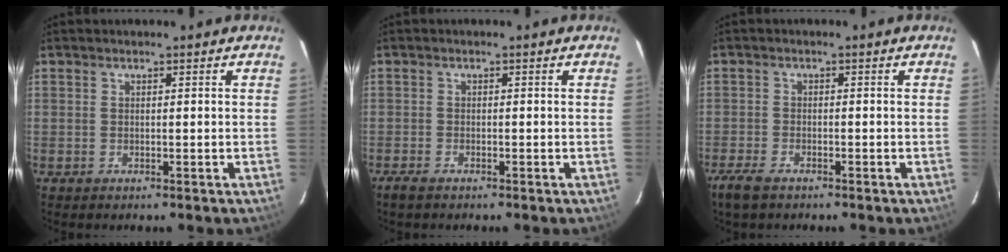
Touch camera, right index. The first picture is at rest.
{"total": 2.1, "force": [-1.7, 0.7, 0.9], "torque": [-0.026, -0.005, -0.034]}
{"total": 4.5, "force": [-3.4, 1.7, 2.4], "torque": [-0.070, -0.011, -0.070]}